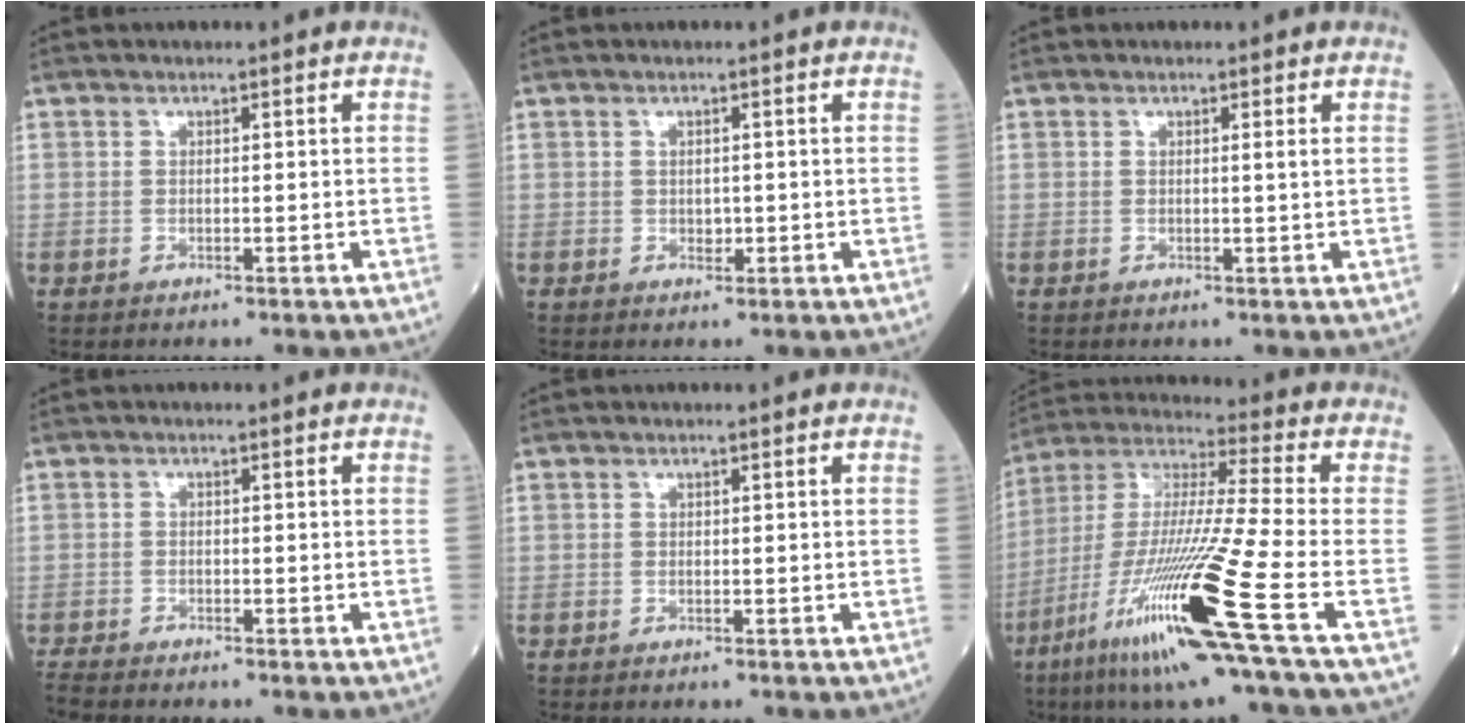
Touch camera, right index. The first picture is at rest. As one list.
[{"total": 1.1, "force": [0.0, 0.8, 0.8], "torque": [-0.012, 0.000, 0.001]}, {"total": 0.7, "force": [0.3, -0.2, 0.6], "torque": [-0.016, -0.003, 0.005]}, {"total": 2.9, "force": [-2.8, -0.1, 0.9], "torque": [-0.020, -0.011, -0.051]}, {"total": 0.0}, {"total": 21.5, "force": [-9.3, -1.1, 19.4], "torque": [-0.393, -0.046, -0.181]}]